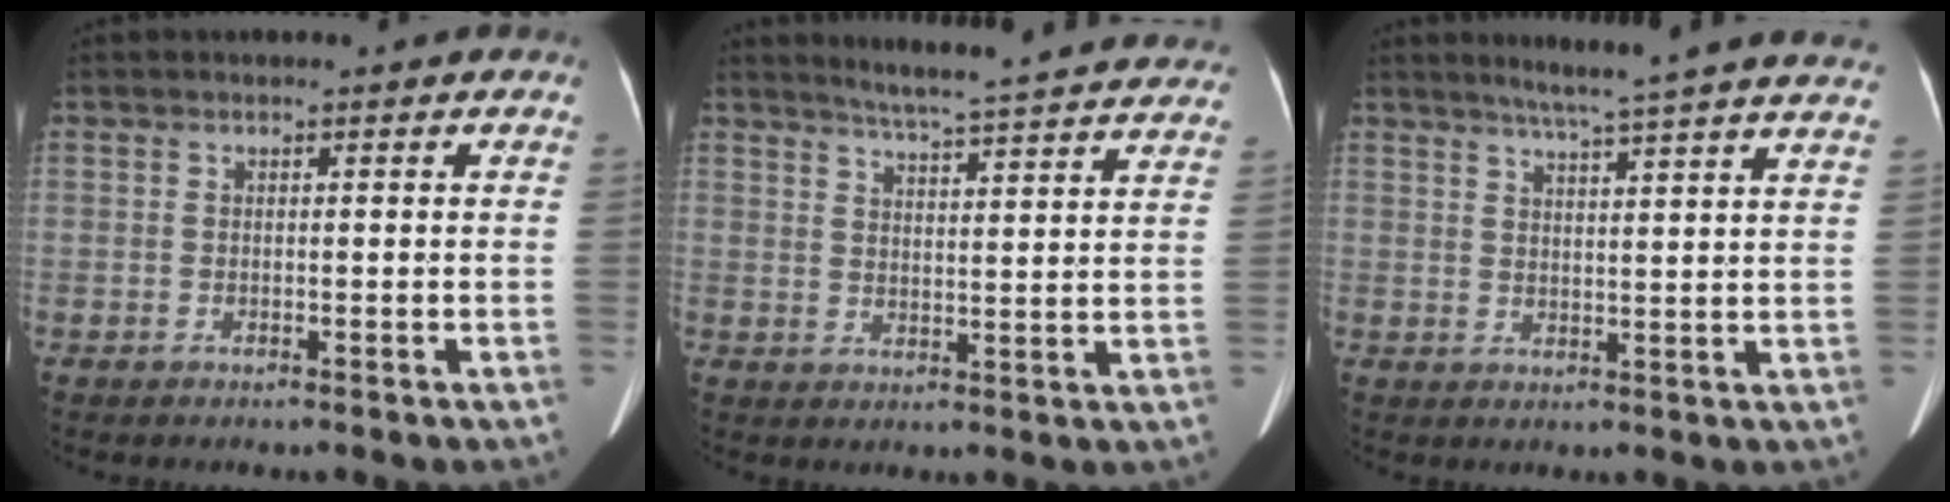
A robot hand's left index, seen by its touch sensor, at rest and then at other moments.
{"total": 21.6, "force": [20.3, 0.7, 7.4], "torque": [-0.107, -0.039, 0.244]}
{"total": 17.0, "force": [15.0, -0.9, 7.8], "torque": [-0.120, -0.021, 0.183]}